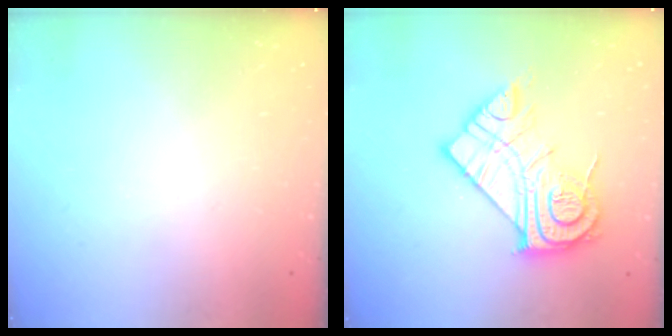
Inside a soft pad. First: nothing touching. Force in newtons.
{"total": 17.8, "press": 17.8, "slide": 1.2}